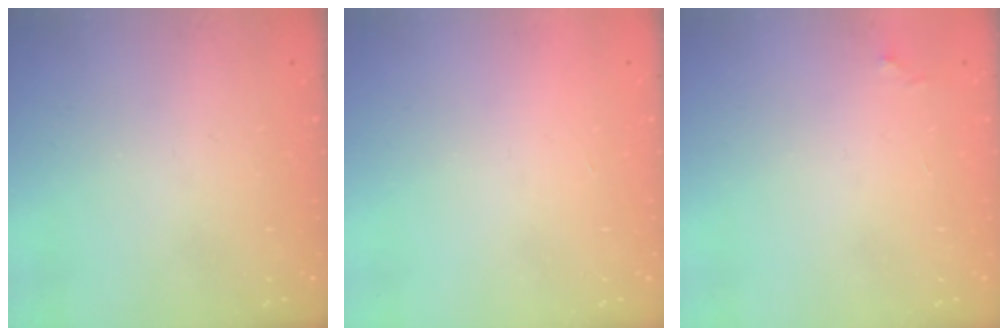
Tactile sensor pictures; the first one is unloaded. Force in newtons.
{"total": 1.7, "press": 1.7, "slide": 0.1}
{"total": 3.3, "press": 3.2, "slide": 0.5}